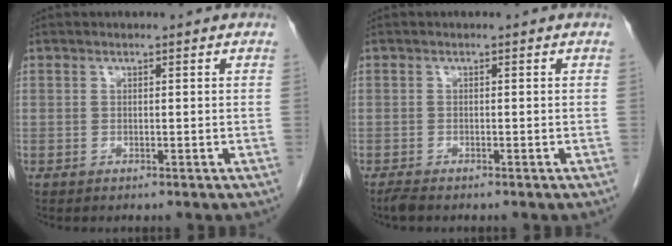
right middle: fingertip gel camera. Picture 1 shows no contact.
{"total": 1.3, "force": [-1.2, 0.2, 0.7], "torque": [-0.023, -0.006, -0.023]}